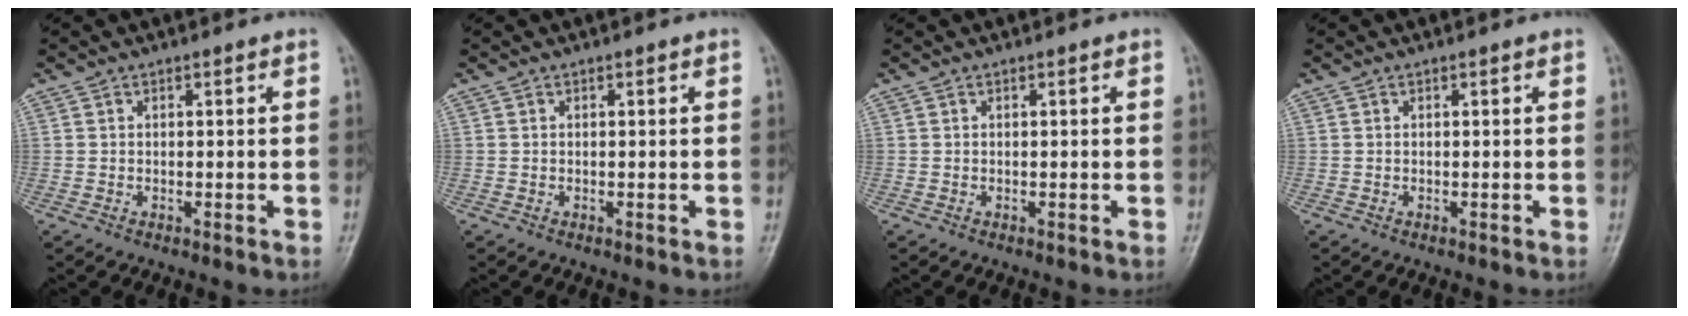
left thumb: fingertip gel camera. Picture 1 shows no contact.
{"total": 0.0}
{"total": 0.0}
{"total": 0.0}